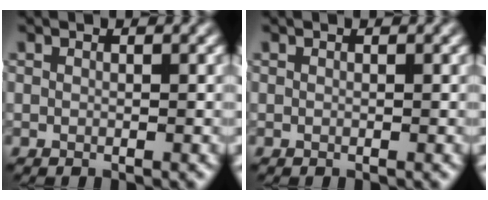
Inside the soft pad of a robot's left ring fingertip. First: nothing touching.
{"total": 0.0}